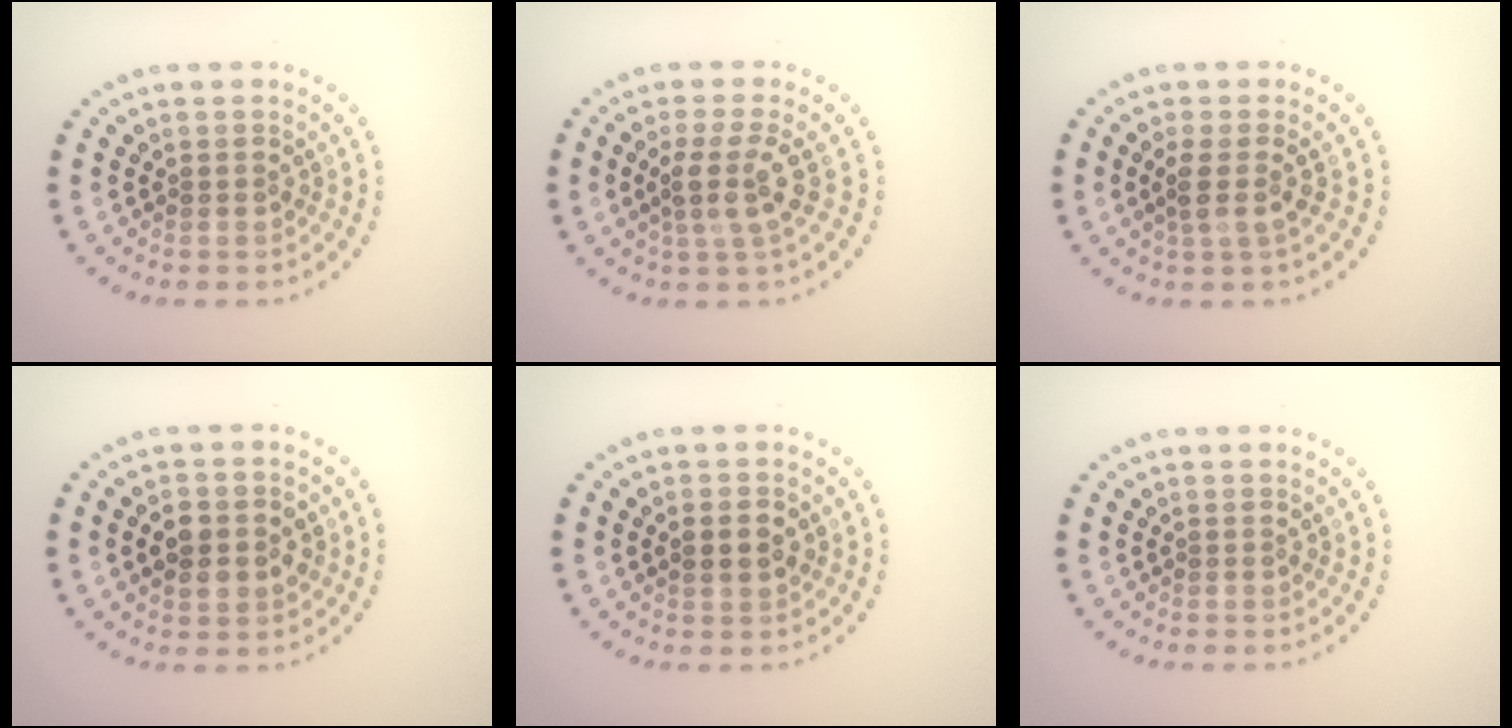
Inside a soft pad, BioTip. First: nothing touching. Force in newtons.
{"total": 2.9, "press": 2.3, "slide": 1.7}
{"total": 2.0, "press": 1.6, "slide": 1.2}
{"total": 3.7, "press": 3.7, "slide": 0.3}
{"total": 2.0, "press": 1.9, "slide": 0.4}
{"total": 0.0}